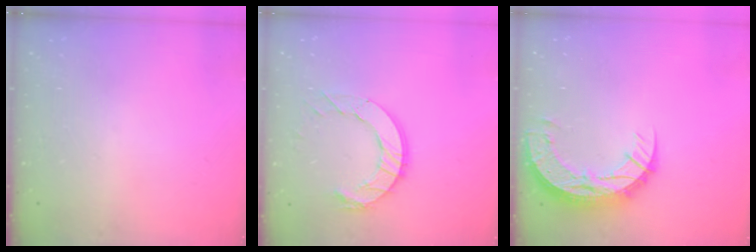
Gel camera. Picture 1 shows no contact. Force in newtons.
{"total": 11.0, "press": 10.9, "slide": 1.1}
{"total": 13.2, "press": 13.2, "slide": 0.9}